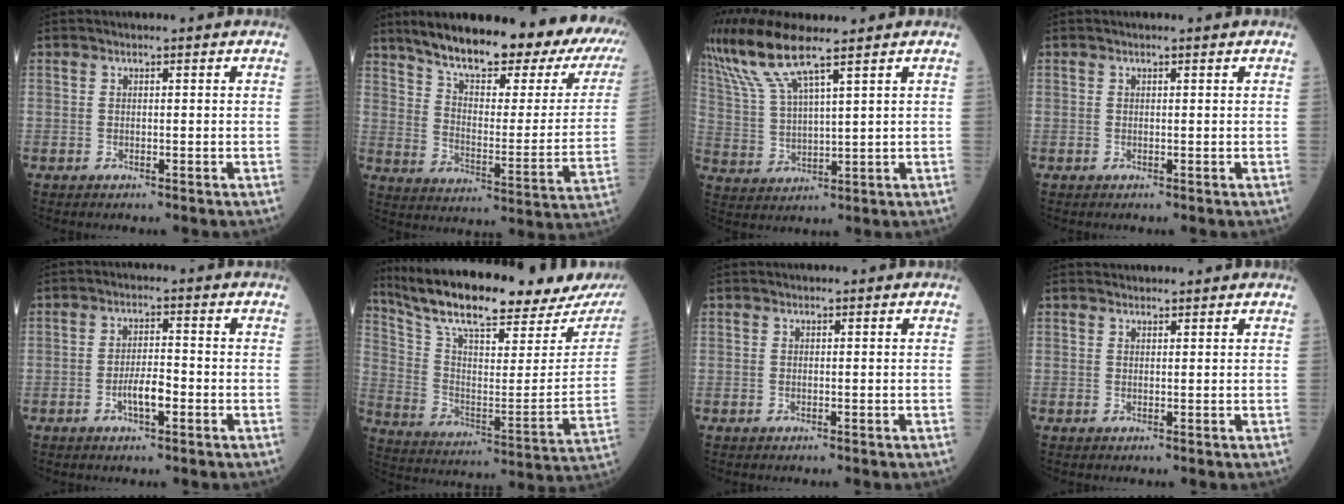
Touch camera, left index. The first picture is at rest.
{"total": 26.7, "force": [20.5, 6.6, 15.7], "torque": [-0.232, -0.018, 0.262]}
{"total": 8.6, "force": [6.7, -0.1, 5.5], "torque": [-0.130, 0.004, 0.141]}
{"total": 0.0}
{"total": 3.9, "force": [-2.0, 0.9, 3.2], "torque": [-0.061, -0.002, -0.038]}
{"total": 25.5, "force": [21.8, 3.1, 12.8], "torque": [-0.223, -0.049, 0.322]}
{"total": 0.0}
{"total": 2.1, "force": [2.0, 0.3, 0.2], "torque": [-0.007, 0.017, 0.028]}